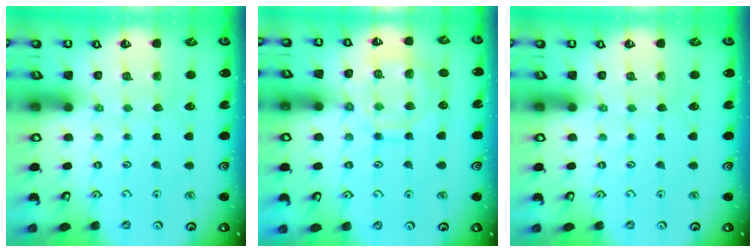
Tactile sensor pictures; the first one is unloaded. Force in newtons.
{"total": 13.4, "press": 13.4, "slide": 1.3}
{"total": 0.0}